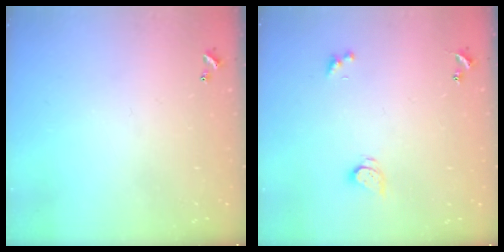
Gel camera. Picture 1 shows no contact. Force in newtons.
{"total": 2.6, "press": 2.6, "slide": 0.2}